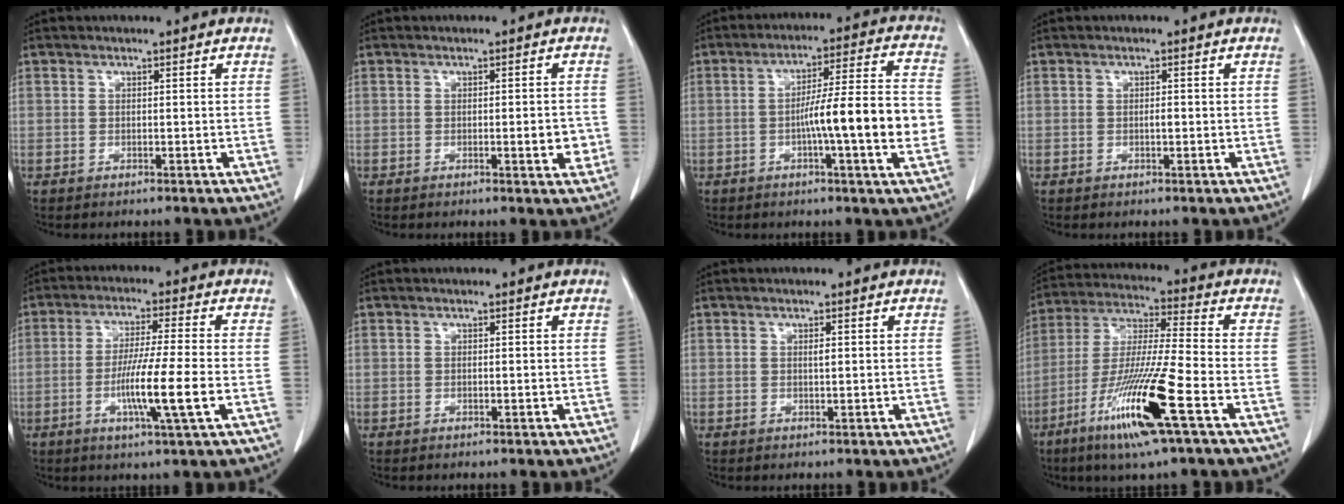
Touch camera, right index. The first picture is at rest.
{"total": 2.8, "force": [-0.6, 0.6, 2.7], "torque": [-0.034, -0.002, -0.008]}
{"total": 13.0, "force": [-2.6, -0.3, 12.7], "torque": [-0.198, 0.008, -0.045]}
{"total": 0.7, "force": [-0.1, 0.2, 0.7], "torque": [-0.013, 0.000, -0.002]}
{"total": 9.5, "force": [-2.6, -0.8, 9.0], "torque": [-0.167, -0.016, -0.052]}
{"total": 0.0}
{"total": 0.7, "force": [0.2, 0.1, 0.7], "torque": [-0.014, -0.001, 0.003]}
{"total": 16.0, "force": [-7.4, -0.1, 14.2], "torque": [-0.291, -0.029, -0.140]}